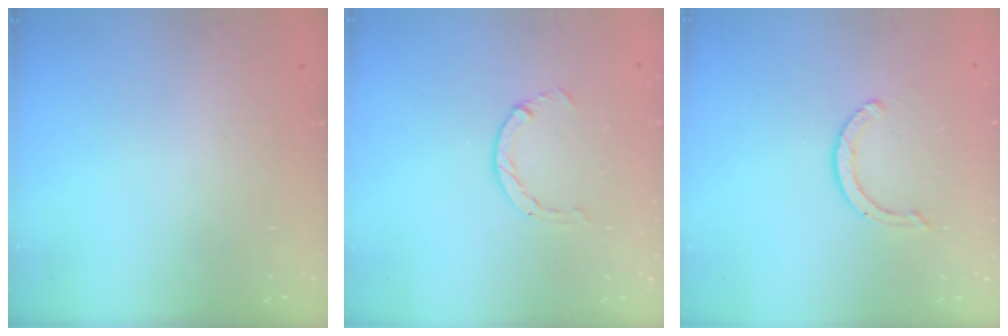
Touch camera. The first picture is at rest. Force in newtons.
{"total": 2.1, "press": 2.1, "slide": 0.3}
{"total": 3.8, "press": 3.8, "slide": 0.3}